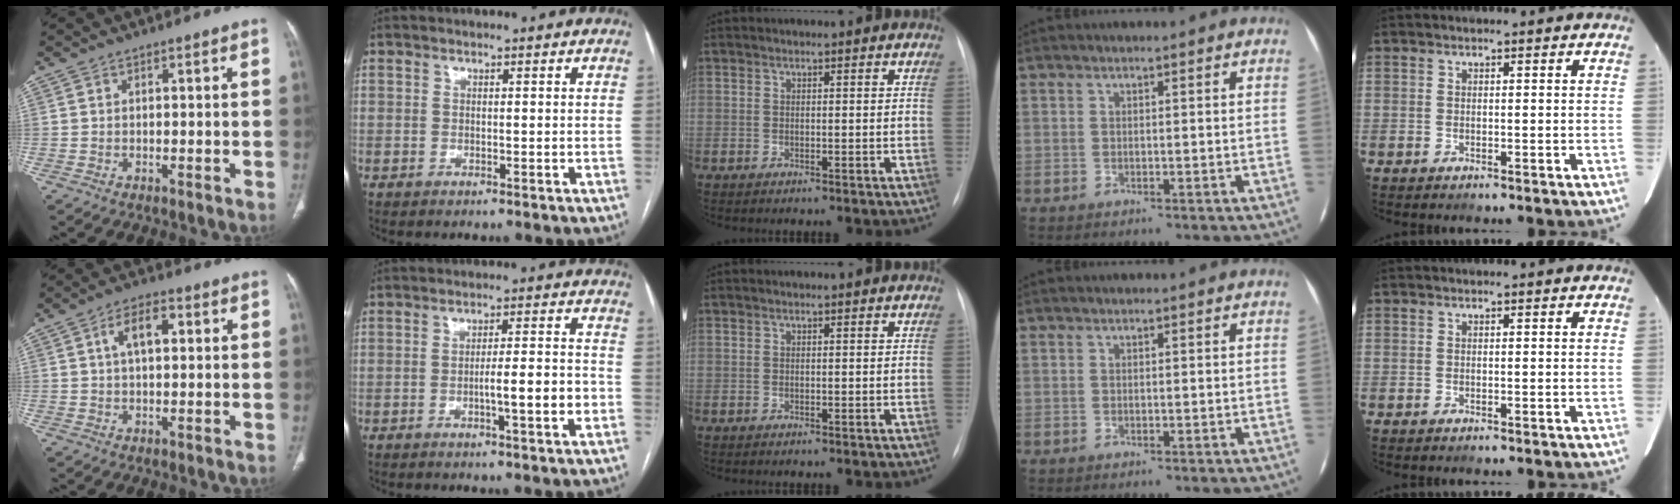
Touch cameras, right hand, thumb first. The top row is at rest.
{"thumb": {"total": 6.1, "force": [1.5, 3.1, 5.0], "torque": [-0.085, 0.013, 0.024]}, "index": {"total": 6.5, "force": [-2.0, 0.2, 6.2], "torque": [-0.095, 0.006, -0.029]}}